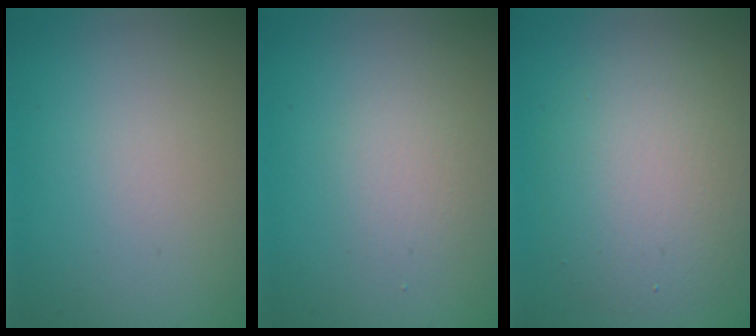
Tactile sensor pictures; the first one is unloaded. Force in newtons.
{"total": 1.5, "press": 1.5, "slide": 0.1}
{"total": 5.6, "press": 5.6, "slide": 0.5}